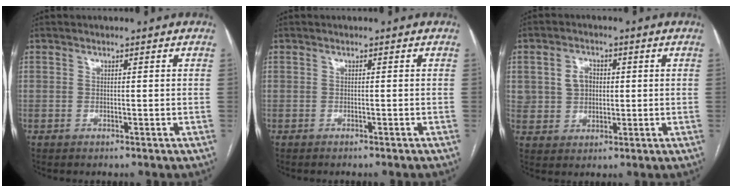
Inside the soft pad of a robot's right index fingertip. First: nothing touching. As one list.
[{"total": 1.8, "force": [-1.6, 0.0, 0.7], "torque": [-0.010, -0.001, -0.019]}, {"total": 5.2, "force": [1.1, 4.2, 2.8], "torque": [-0.055, 0.014, 0.025]}]